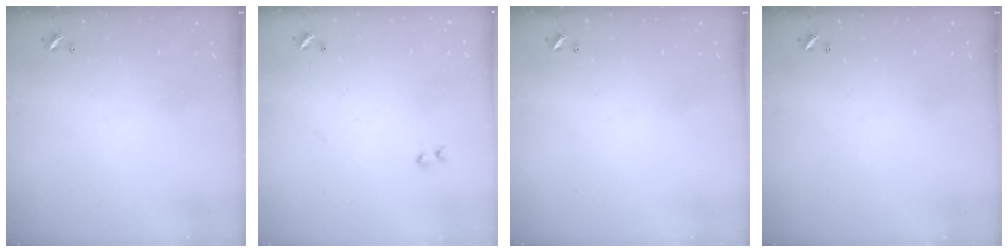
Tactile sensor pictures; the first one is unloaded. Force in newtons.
{"total": 7.7, "press": 7.6, "slide": 0.7}
{"total": 0.0}
{"total": 0.0}